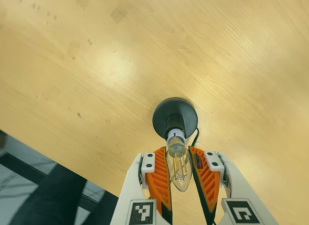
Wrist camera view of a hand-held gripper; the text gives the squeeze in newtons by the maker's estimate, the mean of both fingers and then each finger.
{"total": 11.3, "left": 10.2, "right": 12.3}